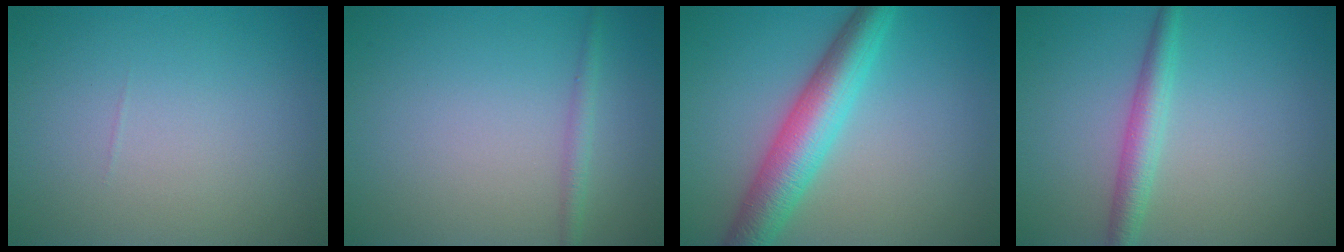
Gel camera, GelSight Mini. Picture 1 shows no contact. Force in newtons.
{"total": 1.3, "press": 1.3, "slide": 0.0}
{"total": 6.3, "press": 6.3, "slide": 0.0}
{"total": 2.7, "press": 2.7, "slide": 0.0}